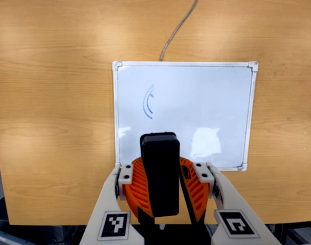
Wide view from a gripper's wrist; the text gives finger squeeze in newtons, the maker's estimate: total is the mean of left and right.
{"total": 12.6, "left": 11.7, "right": 13.4}